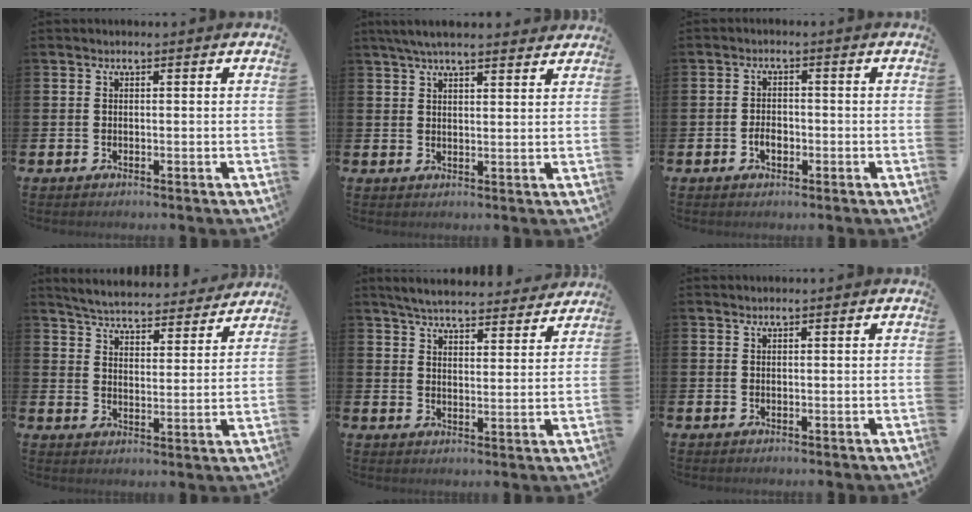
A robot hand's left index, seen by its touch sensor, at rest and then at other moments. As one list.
[{"total": 5.0, "force": [4.6, 0.8, 1.9], "torque": [-0.047, -0.010, 0.084]}, {"total": 2.4, "force": [-0.9, 1.5, 1.6], "torque": [-0.023, 0.000, -0.019]}, {"total": 5.2, "force": [5.1, 0.6, 0.6], "torque": [-0.041, -0.038, 0.086]}, {"total": 5.7, "force": [5.6, 0.7, 1.0], "torque": [-0.039, -0.036, 0.098]}, {"total": 0.6, "force": [0.6, 0.0, 0.0], "torque": [0.000, 0.000, 0.012]}]